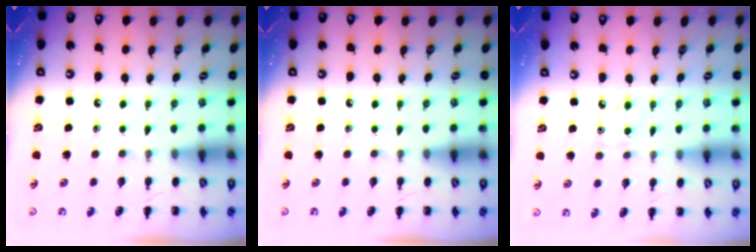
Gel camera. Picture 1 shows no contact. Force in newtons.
{"total": 0.0}
{"total": 2.8, "press": 2.7, "slide": 1.0}